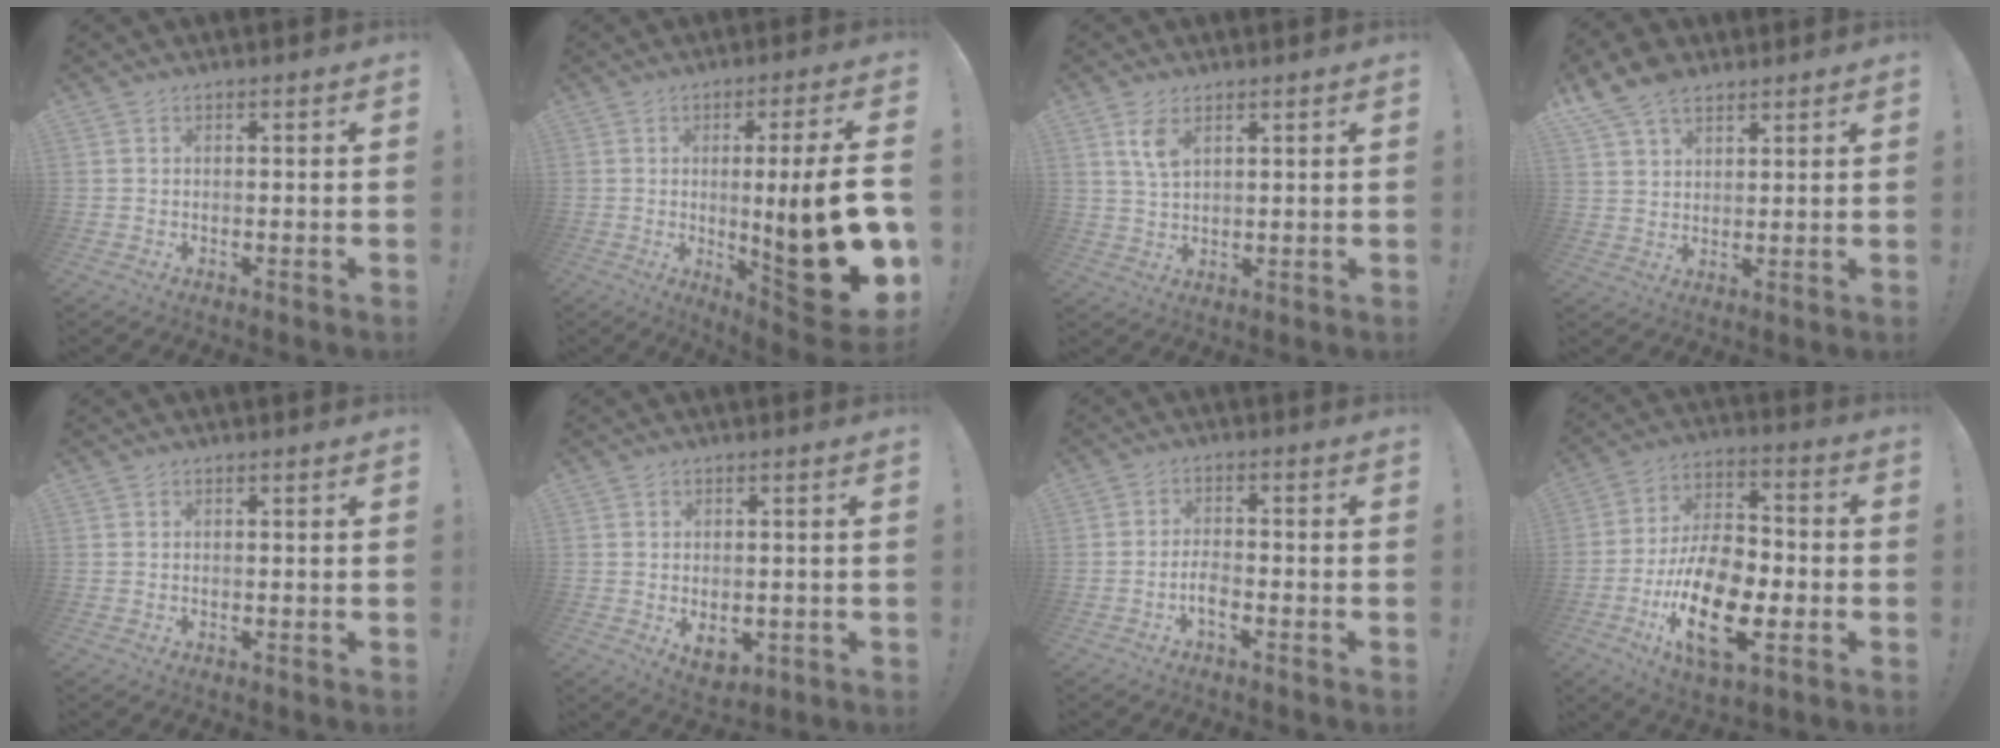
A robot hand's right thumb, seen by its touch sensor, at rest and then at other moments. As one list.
[{"total": 20.2, "force": [-1.6, 2.5, 20.0], "torque": [-0.289, -0.014, -0.019]}, {"total": 6.0, "force": [3.2, 3.1, 4.0], "torque": [-0.062, -0.017, 0.056]}, {"total": 9.3, "force": [6.6, 5.2, 4.0], "torque": [-0.070, -0.026, 0.129]}, {"total": 0.0}, {"total": 4.6, "force": [-0.7, 3.1, 3.4], "torque": [-0.042, 0.001, -0.009]}, {"total": 4.0, "force": [-2.2, 1.4, 3.1], "torque": [-0.056, -0.002, -0.039]}, {"total": 20.8, "force": [-7.6, 11.0, 15.9], "torque": [-0.284, 0.040, -0.125]}]